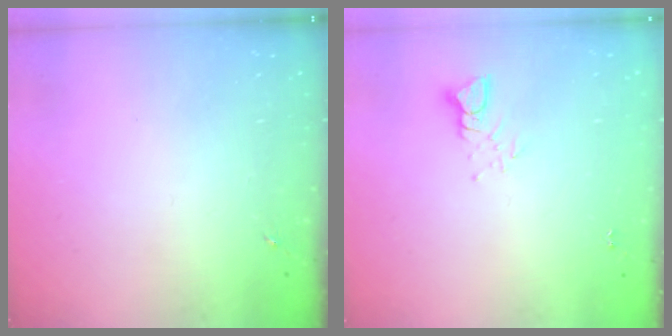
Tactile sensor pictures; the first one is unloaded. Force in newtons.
{"total": 3.9, "press": 3.8, "slide": 0.3}